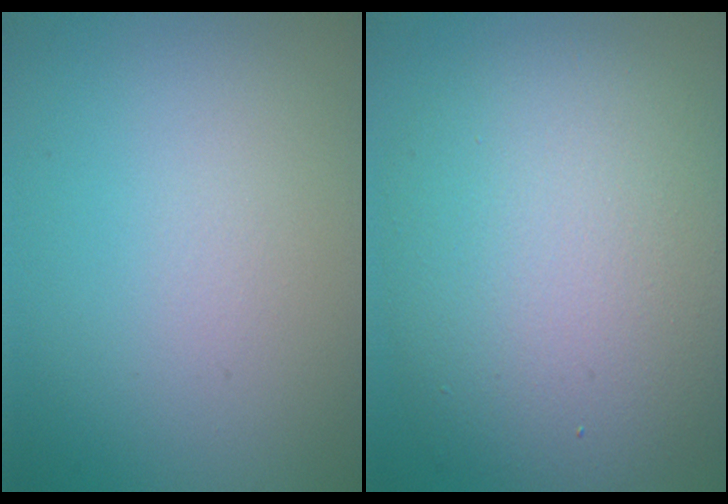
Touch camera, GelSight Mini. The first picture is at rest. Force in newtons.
{"total": 9.8, "press": 9.8, "slide": 0.7}